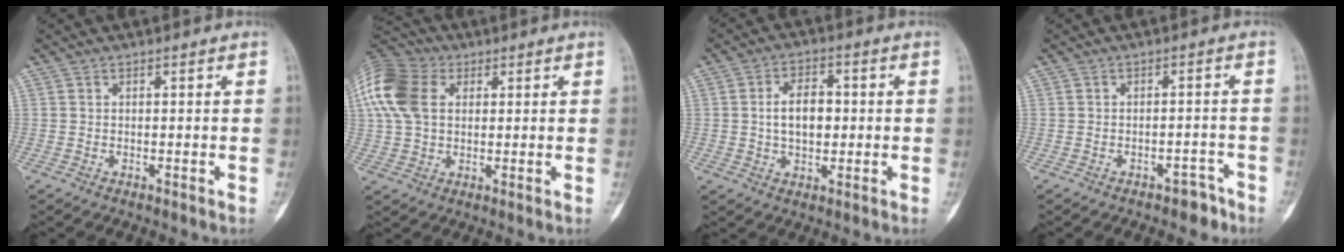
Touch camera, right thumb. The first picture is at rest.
{"total": 17.9, "force": [4.8, 12.6, 11.8], "torque": [-0.258, 0.022, 0.083]}
{"total": 7.5, "force": [0.3, 4.6, 5.9], "torque": [-0.085, 0.010, 0.004]}
{"total": 3.8, "force": [-2.9, 1.9, 1.5], "torque": [-0.007, 0.029, -0.034]}